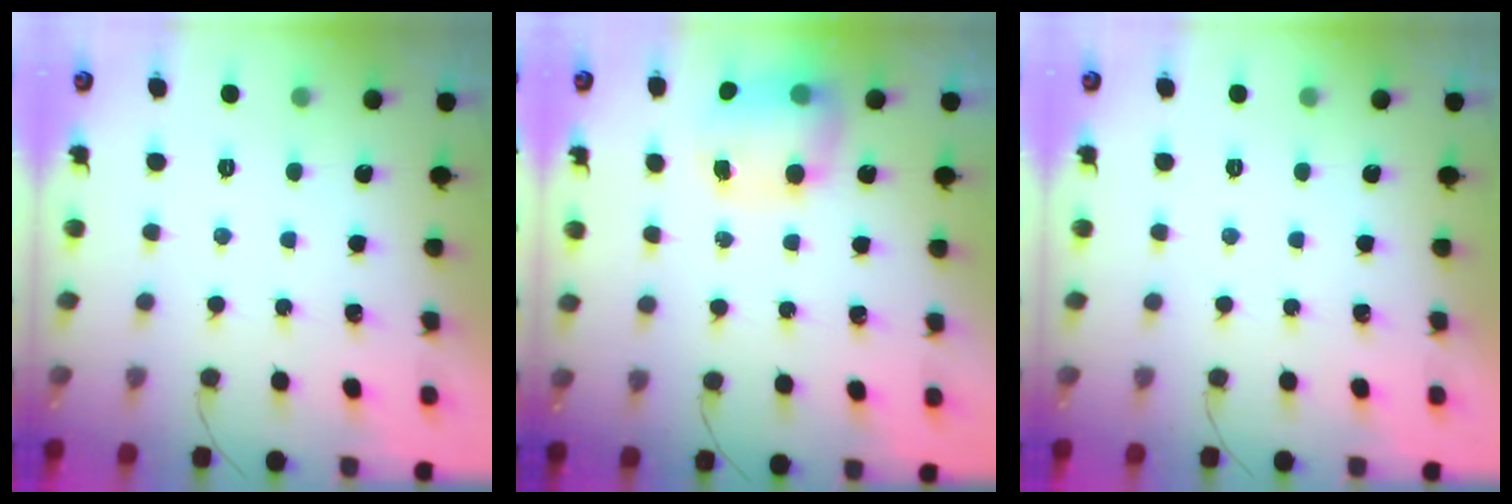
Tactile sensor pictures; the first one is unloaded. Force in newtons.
{"total": 9.7, "press": 9.6, "slide": 1.7}
{"total": 0.0}